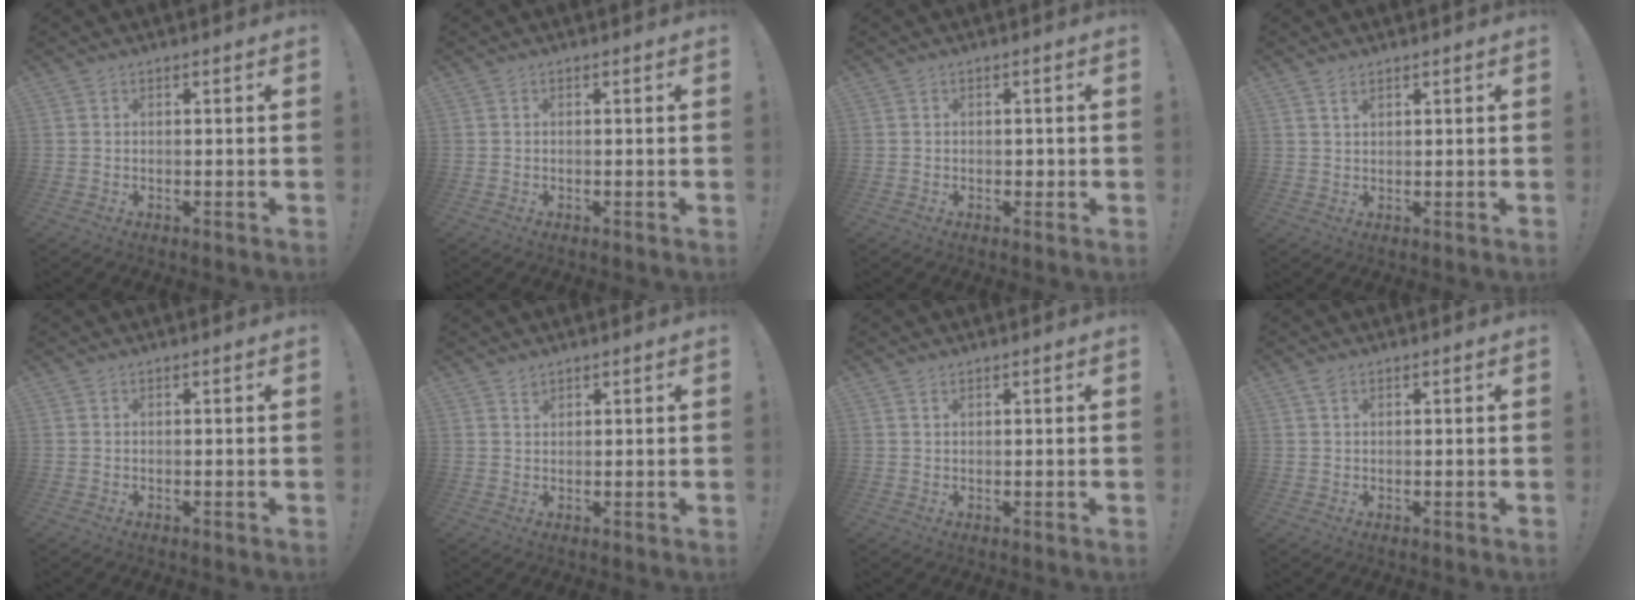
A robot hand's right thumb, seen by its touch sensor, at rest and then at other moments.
{"total": 0.0}
{"total": 1.5, "force": [-0.3, 1.3, 0.6], "torque": [-0.002, 0.002, -0.008]}
{"total": 1.8, "force": [1.2, 0.8, 1.0], "torque": [-0.013, -0.006, 0.020]}
{"total": 0.0}
{"total": 1.3, "force": [1.1, 0.7, 0.3], "torque": [0.002, -0.008, 0.019]}
{"total": 0.8, "force": [0.6, 0.3, 0.4], "torque": [-0.007, -0.002, 0.011]}
{"total": 1.3, "force": [0.8, 0.7, 0.8], "torque": [-0.015, 0.001, 0.014]}